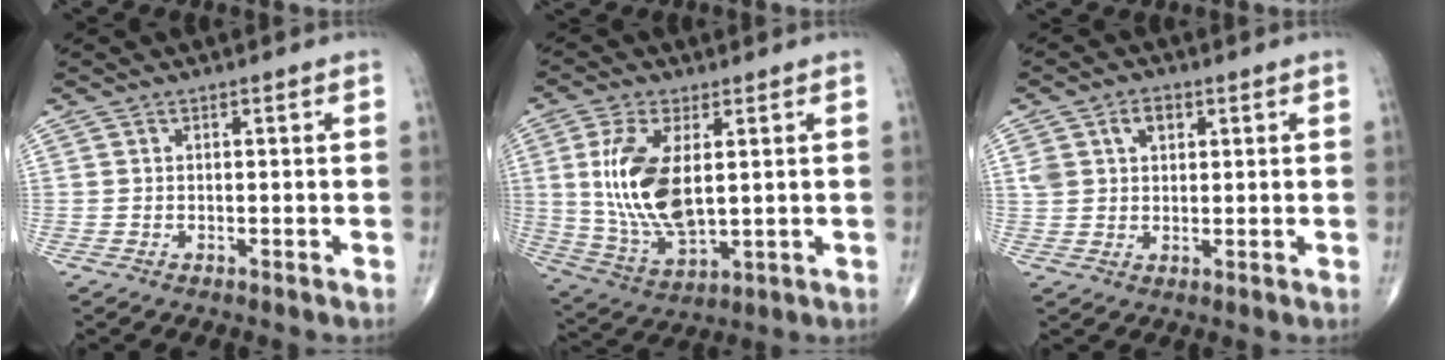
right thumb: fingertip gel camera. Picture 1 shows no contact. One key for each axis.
{"total": 14.5, "fx": 2.2, "fy": 7.0, "fz": 12.5, "tx": -0.256, "ty": -0.017, "tz": 0.055}
{"total": 5.4, "fx": 2.2, "fy": 3.7, "fz": 3.2, "tx": -0.040, "ty": 0.001, "tz": 0.040}